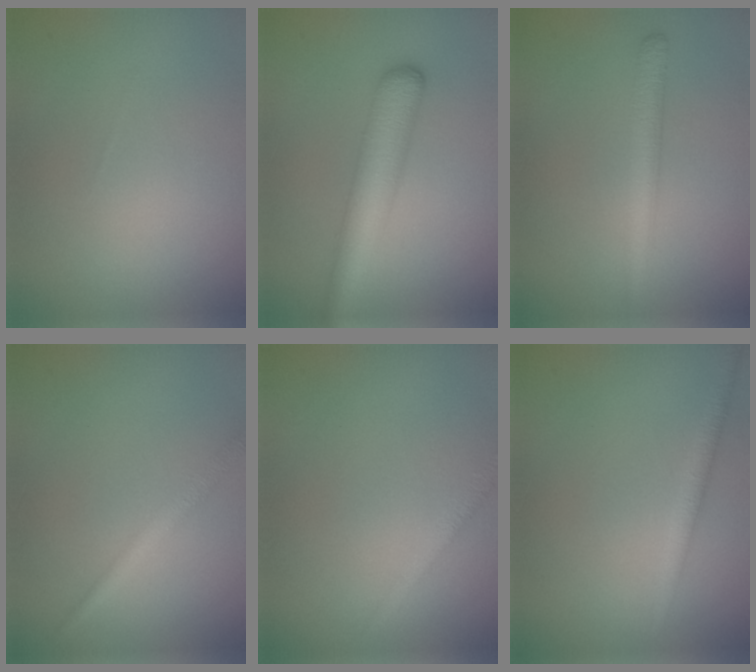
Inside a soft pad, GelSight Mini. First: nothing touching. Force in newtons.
{"total": 5.5, "press": 5.5, "slide": 0.2}
{"total": 2.7, "press": 2.7, "slide": 0.1}
{"total": 1.9, "press": 1.9, "slide": 0.0}
{"total": 1.3, "press": 1.3, "slide": 0.0}
{"total": 1.8, "press": 1.8, "slide": 0.1}